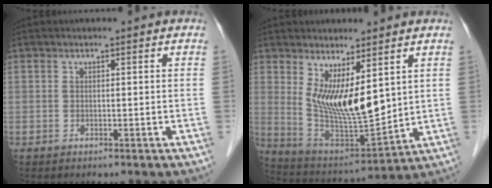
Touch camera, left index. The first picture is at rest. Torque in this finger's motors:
{"motor_torque": [2.13, 0.01, 0.36, 0.14]}